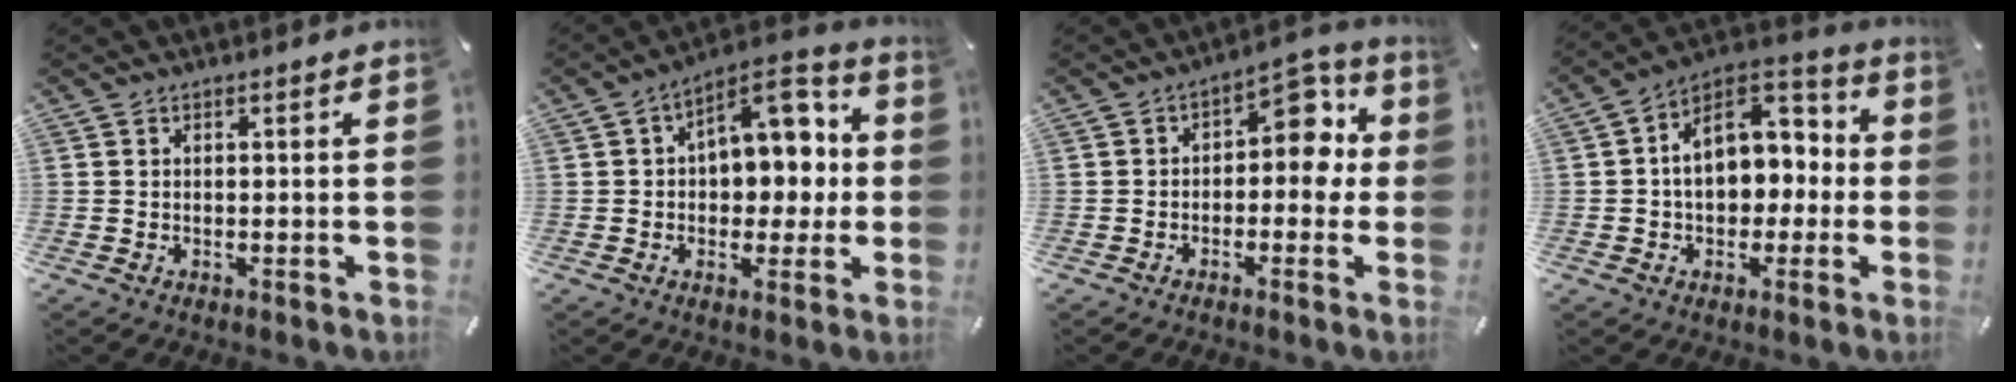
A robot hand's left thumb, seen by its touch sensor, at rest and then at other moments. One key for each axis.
{"total": 11.8, "fx": 2.5, "fy": 8.7, "fz": 7.5, "tx": -0.077, "ty": -0.026, "tz": 0.042}
{"total": 8.4, "fx": 1.6, "fy": 5.4, "fz": 6.3, "tx": -0.077, "ty": -0.011, "tz": 0.019}
{"total": 12.6, "fx": 0.9, "fy": 10.2, "fz": 7.4, "tx": -0.101, "ty": -0.005, "tz": 0.018}